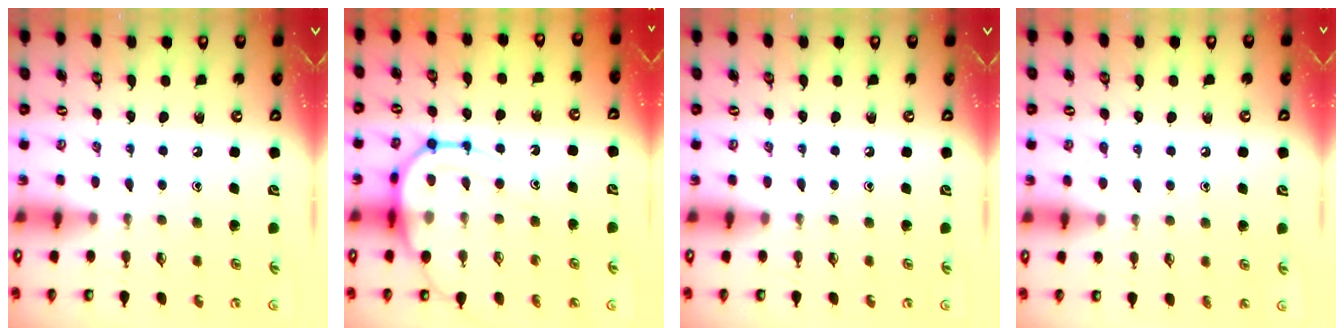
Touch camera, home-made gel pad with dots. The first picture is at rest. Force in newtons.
{"total": 14.0, "press": 14.0, "slide": 1.4}
{"total": 0.0}
{"total": 4.0, "press": 4.0, "slide": 0.5}